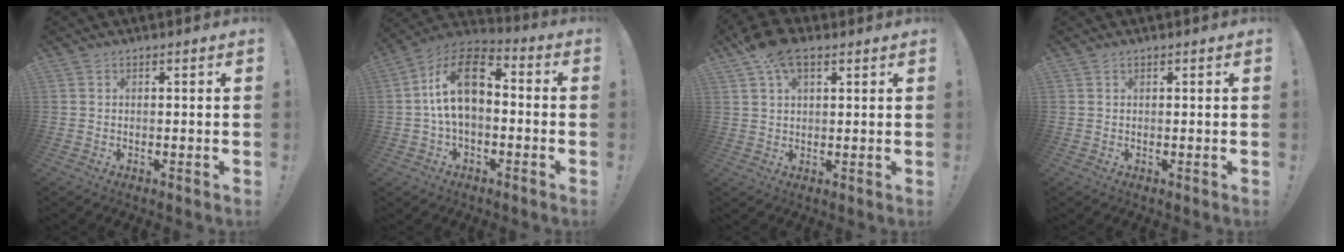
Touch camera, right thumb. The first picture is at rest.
{"total": 15.5, "force": [1.0, 9.6, 12.1], "torque": [-0.222, 0.018, 0.021]}
{"total": 8.8, "force": [5.1, 4.2, 5.7], "torque": [-0.102, -0.012, 0.098]}
{"total": 0.0}